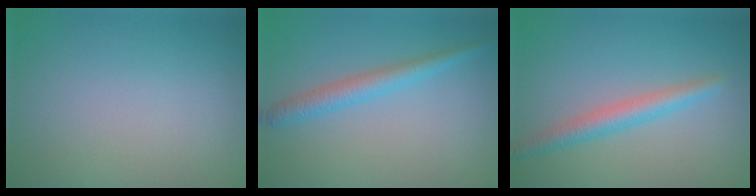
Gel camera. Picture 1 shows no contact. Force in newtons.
{"total": 2.6, "press": 2.6, "slide": 0.2}
{"total": 2.8, "press": 2.8, "slide": 0.0}